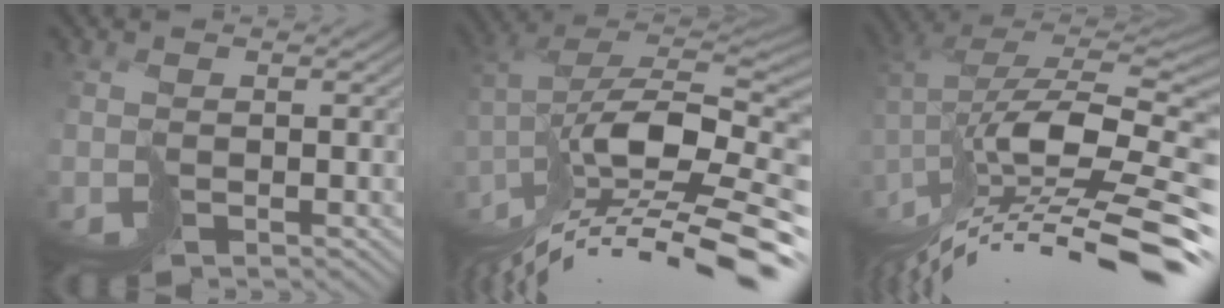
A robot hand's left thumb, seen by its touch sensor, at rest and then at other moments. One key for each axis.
{"total": 14.6, "fx": -8.2, "fy": 5.5, "fz": 10.8, "tx": -0.212, "ty": 0.002, "tz": -0.137}
{"total": 15.0, "fx": -6.9, "fy": 5.2, "fz": 12.3, "tx": -0.219, "ty": 0.013, "tz": -0.113}